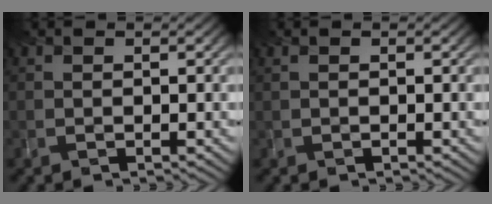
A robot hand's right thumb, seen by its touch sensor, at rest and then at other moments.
{"total": 0.0}